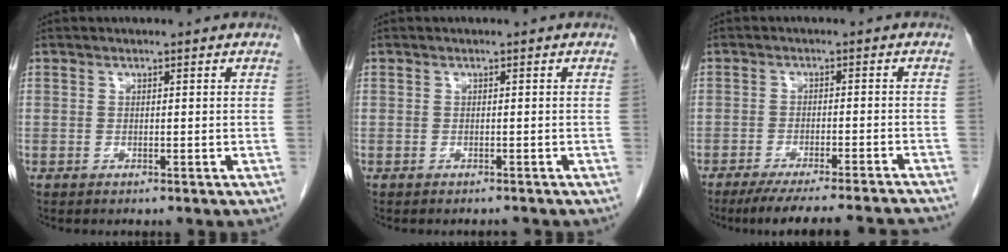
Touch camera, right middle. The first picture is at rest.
{"total": 0.9, "force": [-0.9, 0.1, 0.0], "torque": [-0.004, -0.003, -0.012]}
{"total": 16.7, "force": [-15.5, 0.1, 6.4], "torque": [-0.075, -0.022, -0.203]}